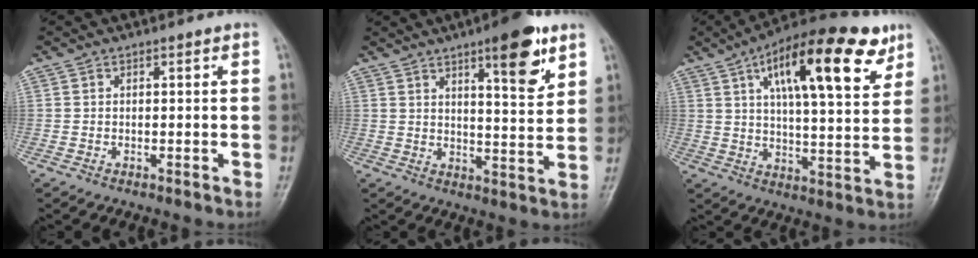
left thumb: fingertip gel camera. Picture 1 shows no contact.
{"total": 11.2, "force": [6.5, 2.9, 8.7], "torque": [-0.105, -0.037, 0.091]}
{"total": 21.6, "force": [10.3, 7.5, 17.4], "torque": [-0.242, -0.019, 0.156]}